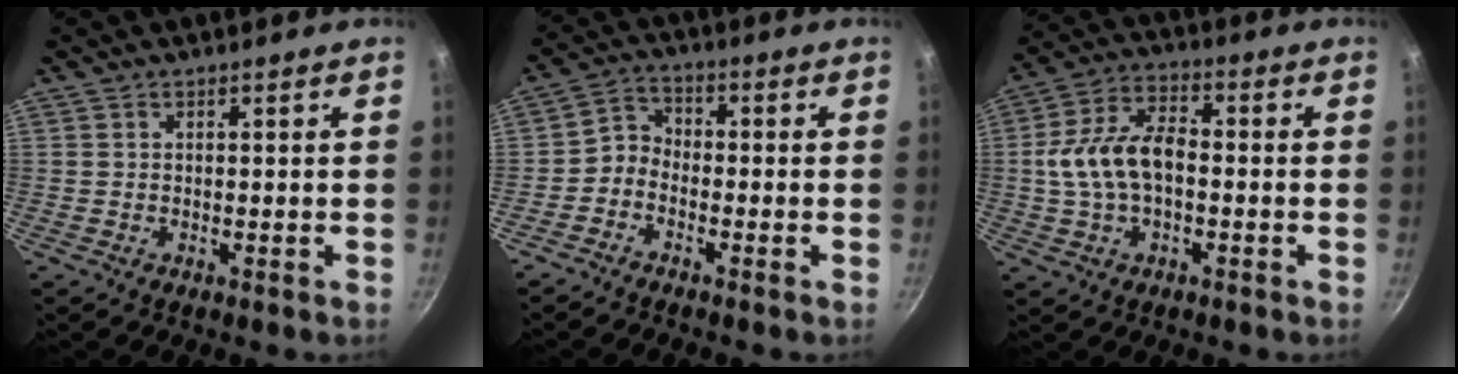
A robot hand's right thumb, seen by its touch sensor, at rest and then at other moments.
{"total": 3.7, "force": [-2.1, 2.6, 1.5], "torque": [-0.021, 0.038, -0.055]}
{"total": 12.0, "force": [-1.0, 7.1, 9.6], "torque": [-0.167, 0.036, -0.026]}